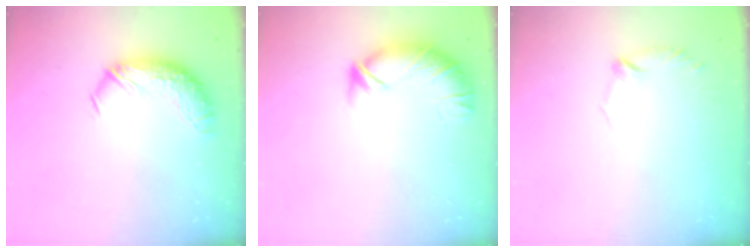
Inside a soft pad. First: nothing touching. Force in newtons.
{"total": 3.6, "press": 3.1, "slide": 1.9}
{"total": 5.7, "press": 5.6, "slide": 1.0}